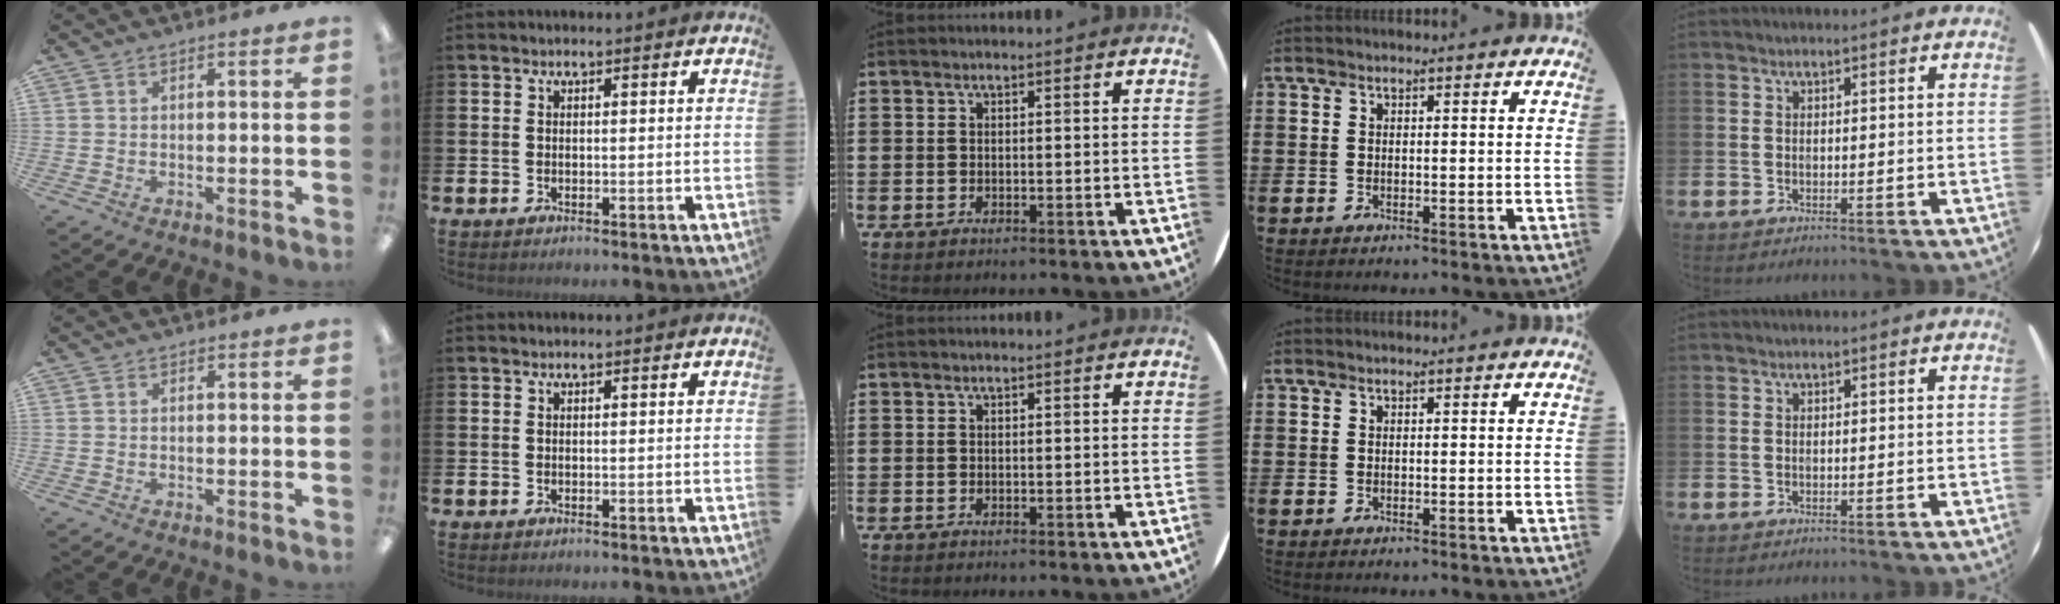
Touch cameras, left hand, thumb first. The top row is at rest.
{}